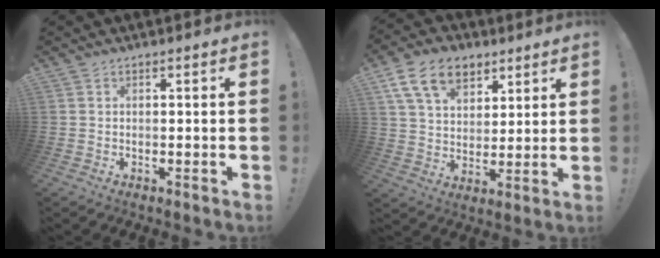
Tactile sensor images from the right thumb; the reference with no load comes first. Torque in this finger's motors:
{"motor_torque": [-0.23, 0.60, 0.36, -0.09, 0.31]}